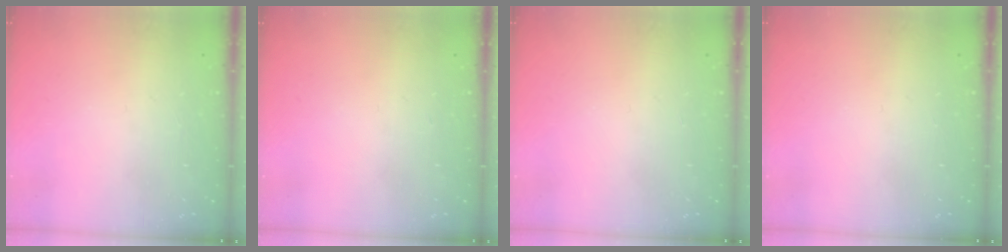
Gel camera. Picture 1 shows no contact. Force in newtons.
{"total": 0.0}
{"total": 0.0}
{"total": 0.0}